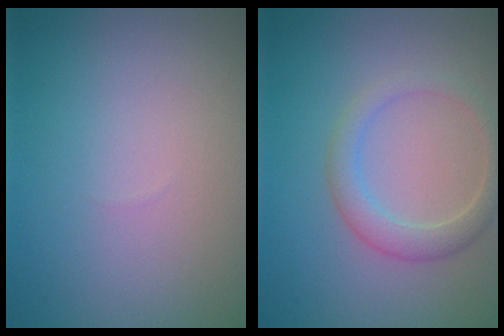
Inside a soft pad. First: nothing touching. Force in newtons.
{"total": 2.5, "press": 2.5, "slide": 0.0}